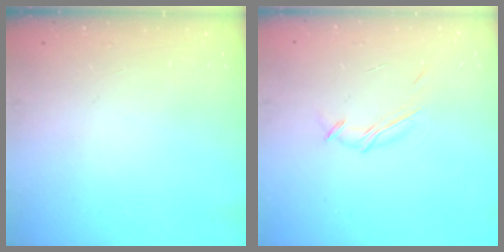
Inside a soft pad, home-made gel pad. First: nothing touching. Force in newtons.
{"total": 7.4, "press": 7.2, "slide": 1.6}